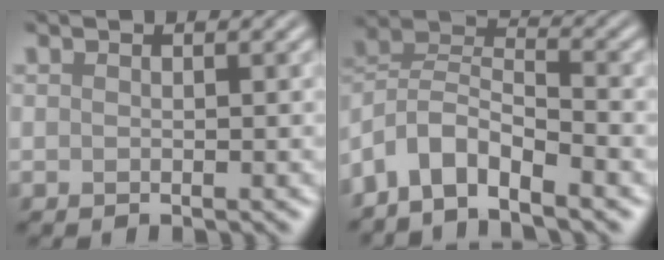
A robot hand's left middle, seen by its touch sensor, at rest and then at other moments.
{"total": 6.4, "force": [-4.5, 2.5, 3.9], "torque": [-0.064, 0.005, -0.099]}